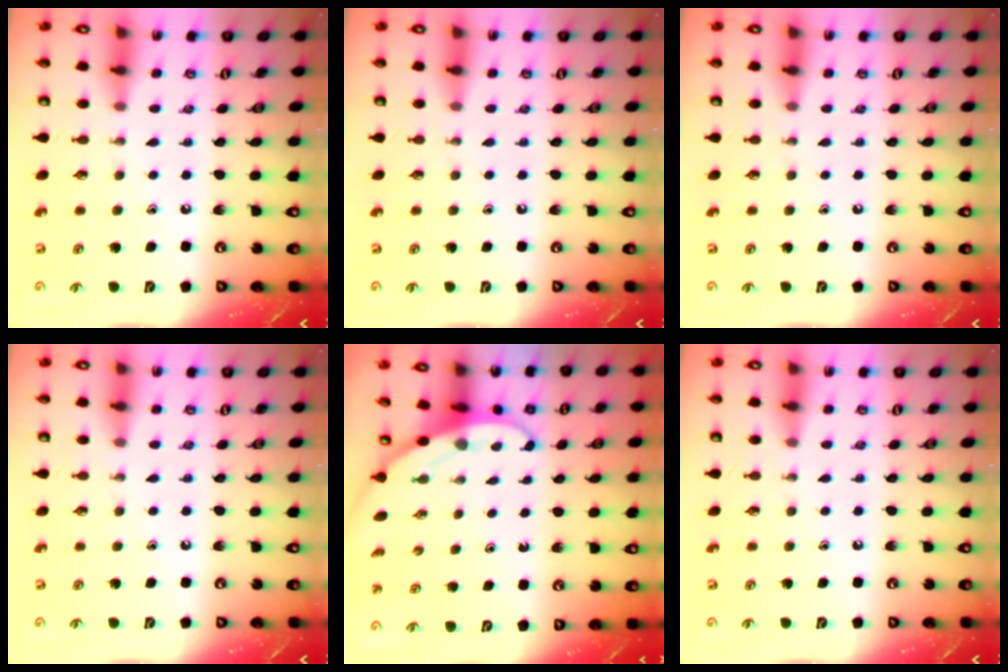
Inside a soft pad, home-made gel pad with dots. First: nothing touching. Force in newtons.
{"total": 0.0}
{"total": 0.0}
{"total": 0.0}
{"total": 3.1, "press": 3.1, "slide": 0.1}
{"total": 0.0}